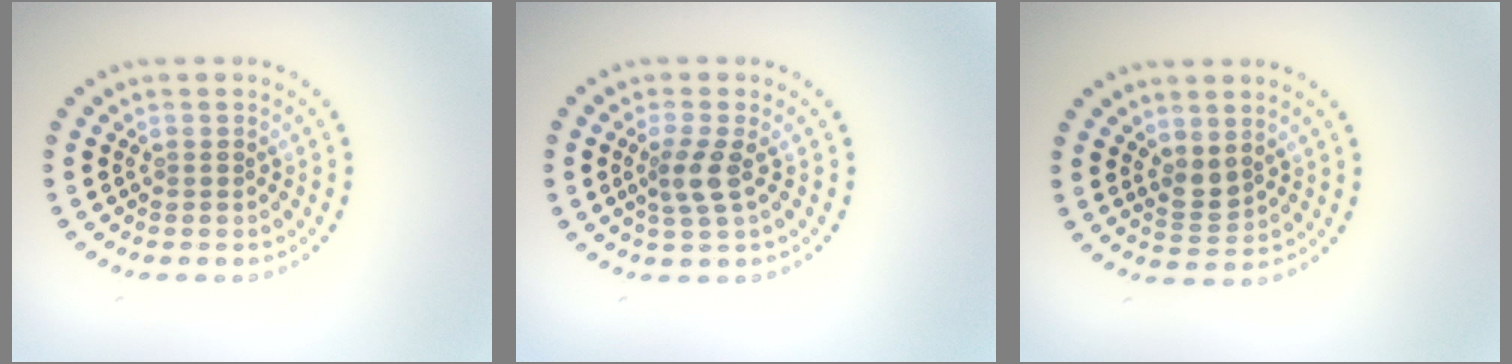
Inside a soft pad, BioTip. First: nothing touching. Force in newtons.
{"total": 2.3, "press": 1.8, "slide": 1.5}
{"total": 1.7, "press": 1.5, "slide": 0.7}